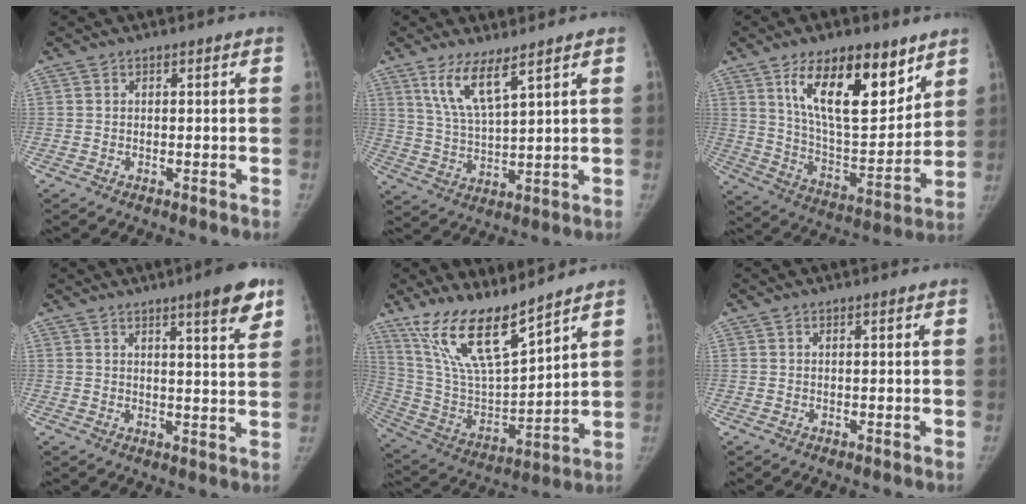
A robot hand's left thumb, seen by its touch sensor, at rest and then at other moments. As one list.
[{"total": 8.1, "force": [5.2, 1.6, 5.9], "torque": [-0.117, -0.034, 0.112]}, {"total": 20.2, "force": [11.2, 8.6, 14.4], "torque": [-0.186, -0.066, 0.200]}, {"total": 8.4, "force": [5.2, 1.3, 6.5], "torque": [-0.077, -0.028, 0.069]}, {"total": 16.9, "force": [12.9, 3.7, 10.4], "torque": [-0.177, -0.067, 0.260]}, {"total": 0.7, "force": [0.4, 0.1, 0.5], "torque": [-0.008, 0.000, 0.007]}]